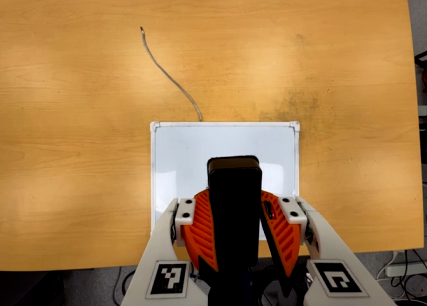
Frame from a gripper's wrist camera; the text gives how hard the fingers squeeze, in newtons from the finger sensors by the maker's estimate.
{"total": 7.4, "left": 8.1, "right": 6.8}